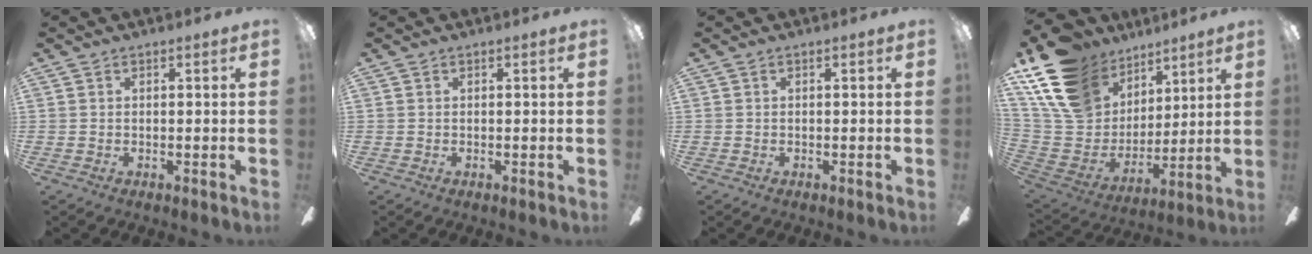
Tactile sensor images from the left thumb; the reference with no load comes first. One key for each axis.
{"total": 0.0}
{"total": 0.0}
{"total": 21.4, "fx": 12.2, "fy": 14.4, "fz": 10.1, "tx": -0.233, "ty": -0.056, "tz": 0.238}